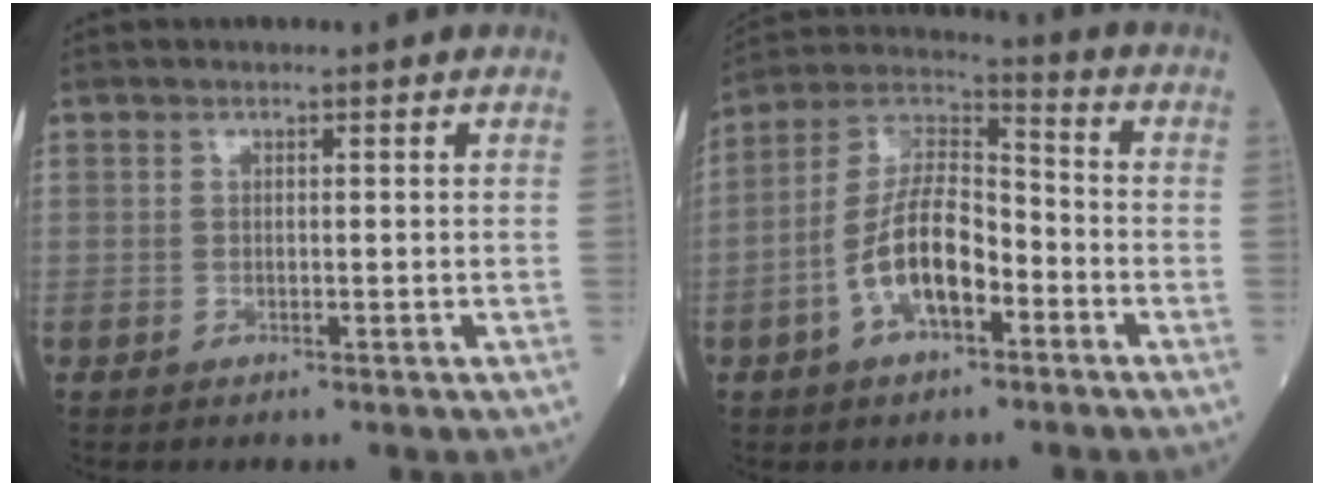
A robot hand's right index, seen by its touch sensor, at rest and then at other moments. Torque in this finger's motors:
{"motor_torque": [1.92, -0.22, 1.05, 0.18]}